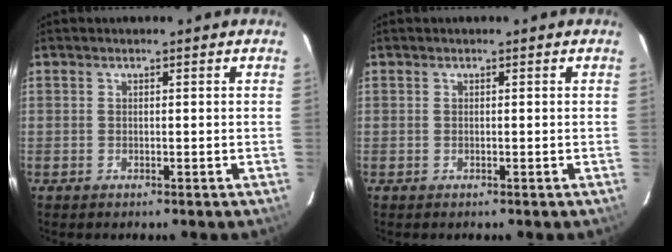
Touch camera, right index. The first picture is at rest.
{"total": 0.0}